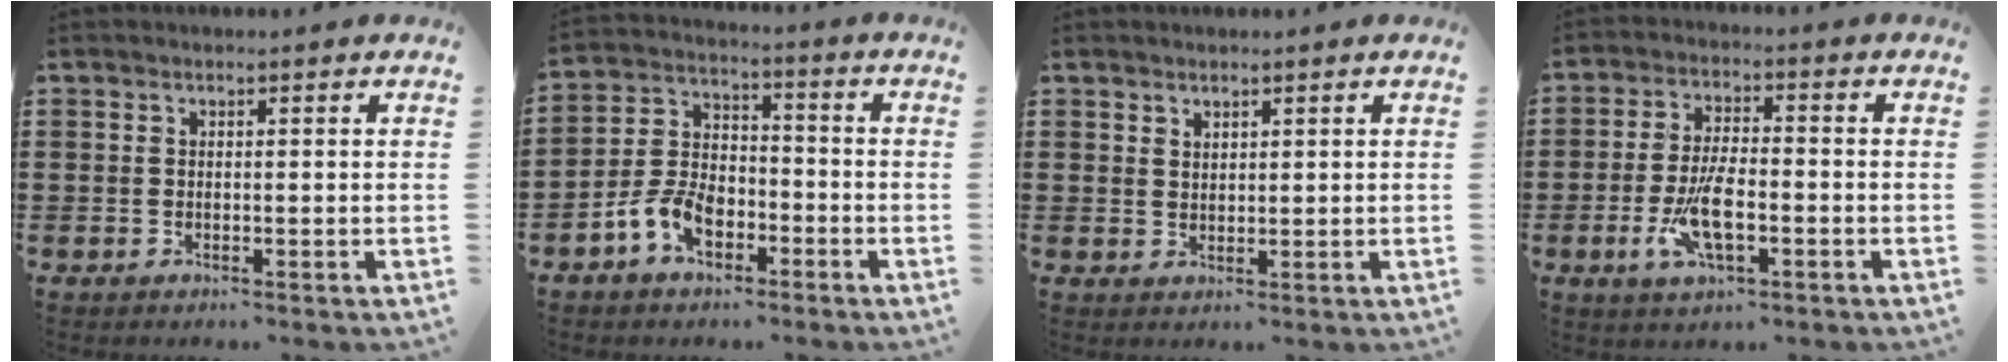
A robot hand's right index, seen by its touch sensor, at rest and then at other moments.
{"total": 6.8, "force": [-3.6, 4.2, 4.0], "torque": [-0.104, 0.009, -0.074]}
{"total": 1.5, "force": [1.4, 0.7, 0.0], "torque": [-0.002, 0.003, 0.027]}
{"total": 8.1, "force": [-2.5, 2.8, 7.2], "torque": [-0.158, -0.012, -0.049]}